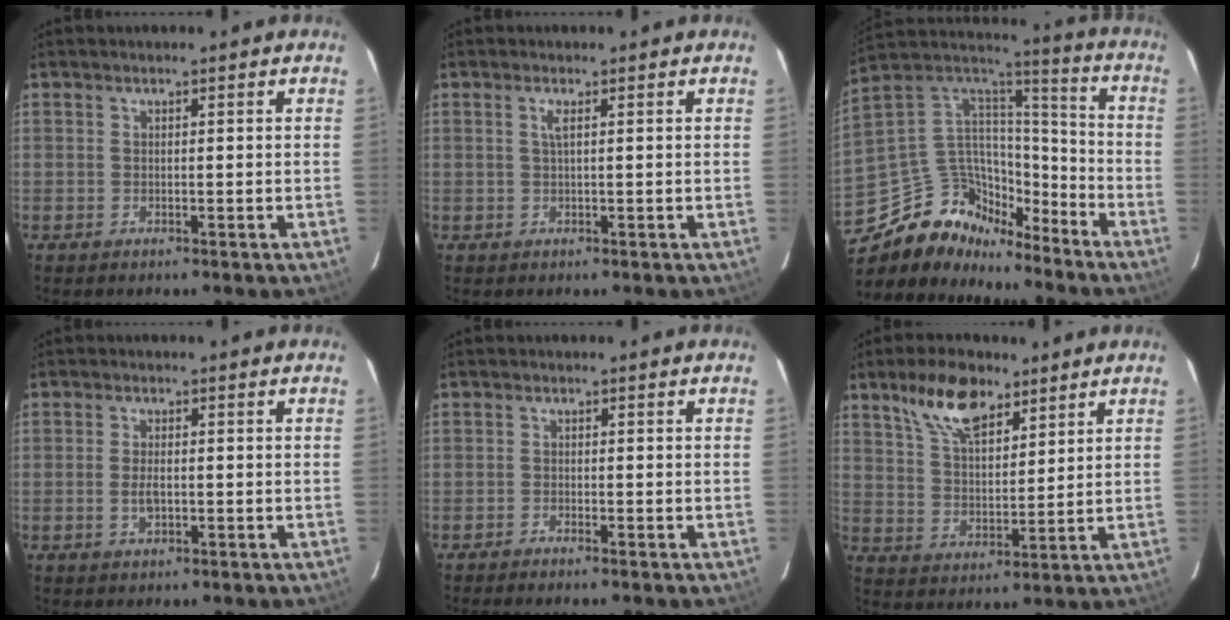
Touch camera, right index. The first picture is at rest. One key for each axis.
{"total": 1.3, "fx": 0.4, "fy": -0.1, "fz": 1.3, "tx": -0.026, "ty": 0.000, "tz": 0.007}
{"total": 16.8, "fx": -13.1, "fy": 8.9, "fz": 5.5, "tx": -0.127, "ty": 0.043, "tz": -0.224}
{"total": 2.8, "fx": -0.6, "fy": 1.4, "fz": 2.3, "tx": -0.045, "ty": -0.002, "tz": -0.010}
{"total": 1.3, "fx": -1.2, "fy": -0.1, "fz": 0.5, "tx": -0.020, "ty": -0.001, "tz": -0.024}
{"total": 11.3, "fx": 7.3, "fy": 5.1, "fz": 6.8, "tx": -0.124, "ty": 0.016, "tz": 0.138}